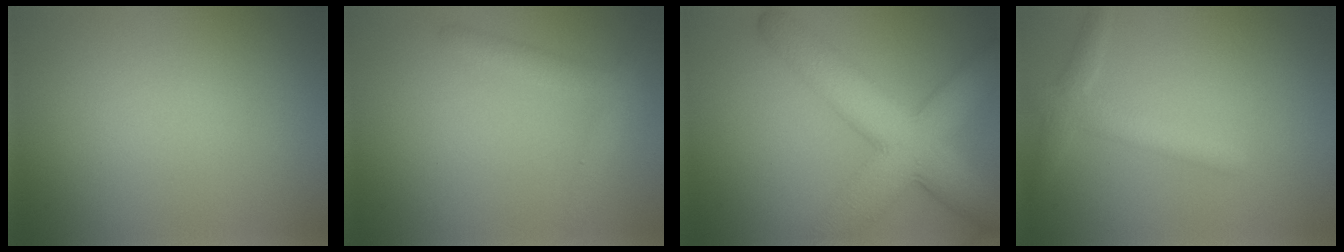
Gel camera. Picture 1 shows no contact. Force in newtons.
{"total": 2.6, "press": 2.6, "slide": 0.0}
{"total": 9.6, "press": 9.6, "slide": 0.4}
{"total": 2.5, "press": 2.5, "slide": 0.1}